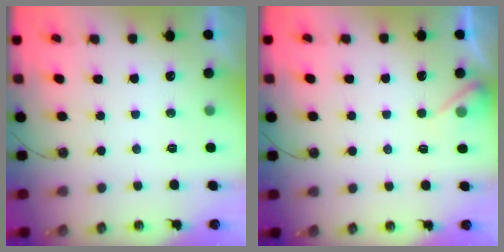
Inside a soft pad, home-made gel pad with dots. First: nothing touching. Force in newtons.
{"total": 4.6, "press": 4.6, "slide": 0.7}